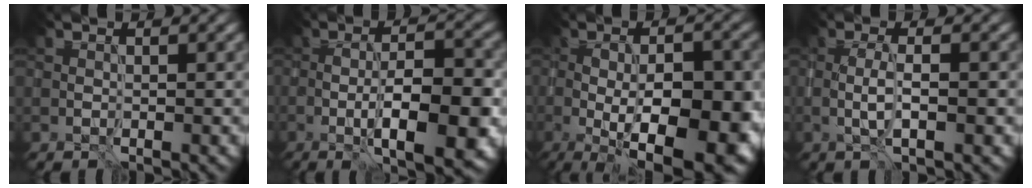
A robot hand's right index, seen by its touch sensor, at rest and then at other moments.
{"total": 8.2, "force": [-2.2, 2.5, 7.5], "torque": [-0.111, -0.004, -0.031]}
{"total": 13.4, "force": [-3.5, 5.4, 11.8], "torque": [-0.144, -0.003, -0.043]}
{"total": 2.2, "force": [-0.2, 0.4, 2.2], "torque": [-0.043, 0.002, -0.005]}